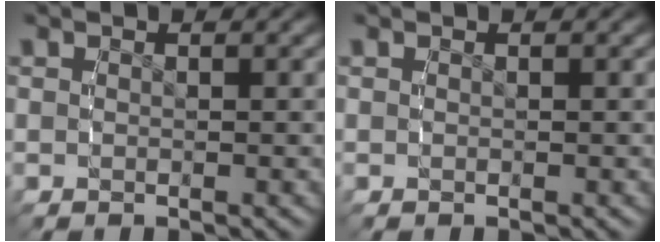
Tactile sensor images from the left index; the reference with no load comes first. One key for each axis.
{"total": 0.0}